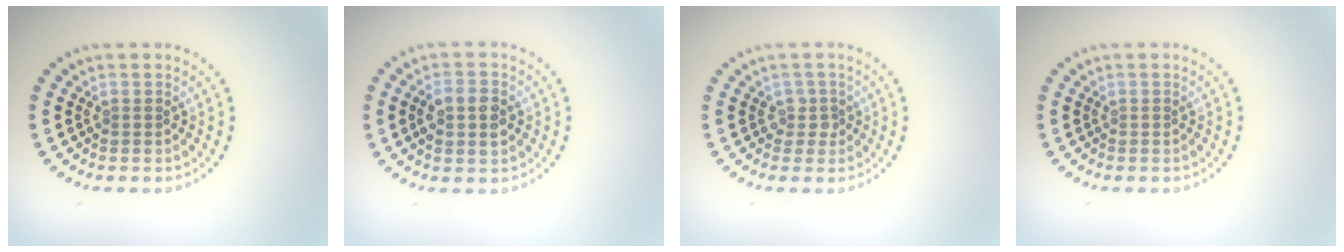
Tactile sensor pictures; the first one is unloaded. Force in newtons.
{"total": 3.1, "press": 3.1, "slide": 0.2}
{"total": 1.3, "press": 1.1, "slide": 0.7}
{"total": 0.0}